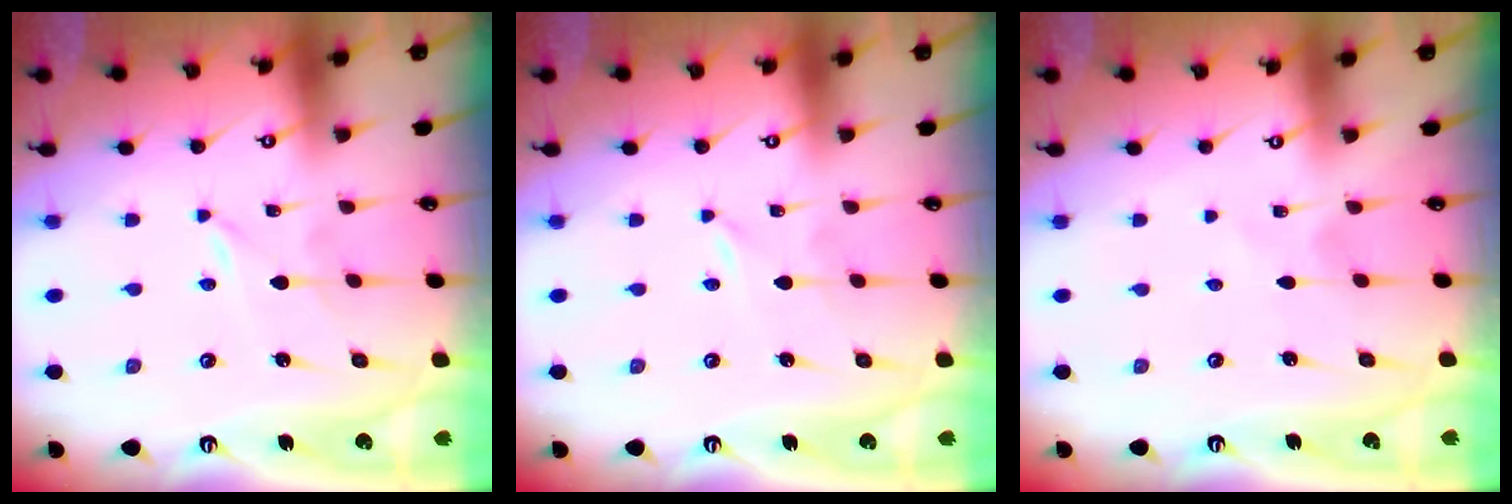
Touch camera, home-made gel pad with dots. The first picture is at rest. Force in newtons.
{"total": 0.0}
{"total": 0.7, "press": 0.7, "slide": 0.1}